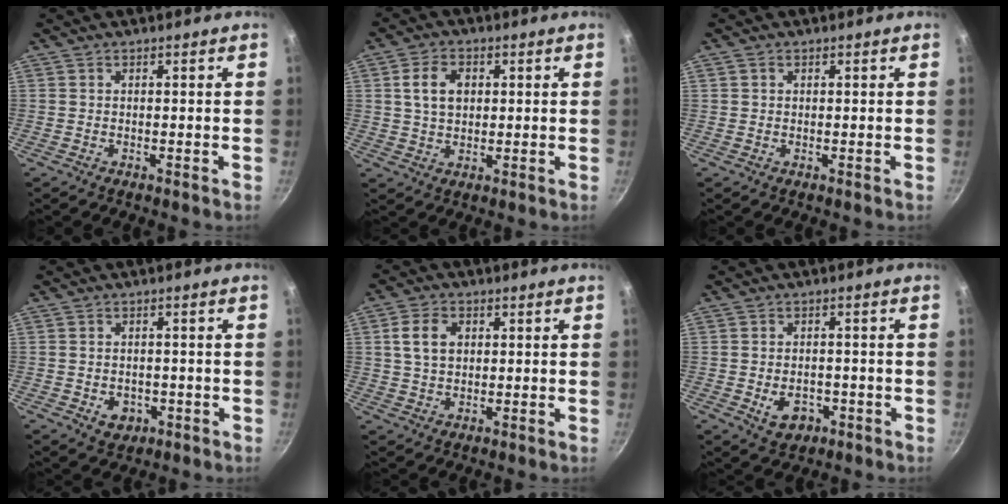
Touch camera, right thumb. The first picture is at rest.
{"total": 6.6, "force": [1.4, 4.7, 4.4], "torque": [-0.063, 0.004, 0.024]}
{"total": 0.9, "force": [0.3, 0.7, 0.3], "torque": [-0.005, 0.004, 0.005]}
{"total": 4.2, "force": [-1.3, 3.3, 2.3], "torque": [-0.023, 0.008, -0.008]}
{"total": 6.3, "force": [1.5, 4.6, 4.2], "torque": [-0.062, 0.005, 0.024]}
{"total": 5.6, "force": [-1.8, 4.0, 3.4], "torque": [-0.037, 0.011, -0.019]}